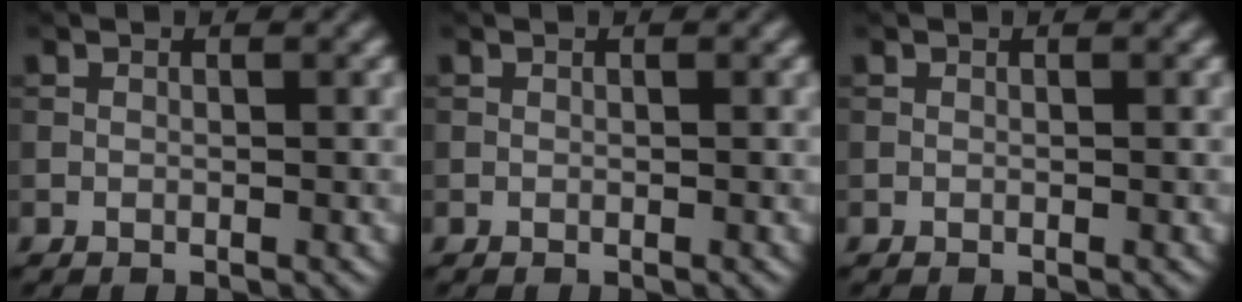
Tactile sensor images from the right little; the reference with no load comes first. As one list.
[{"total": 0.0}, {"total": 0.0}]